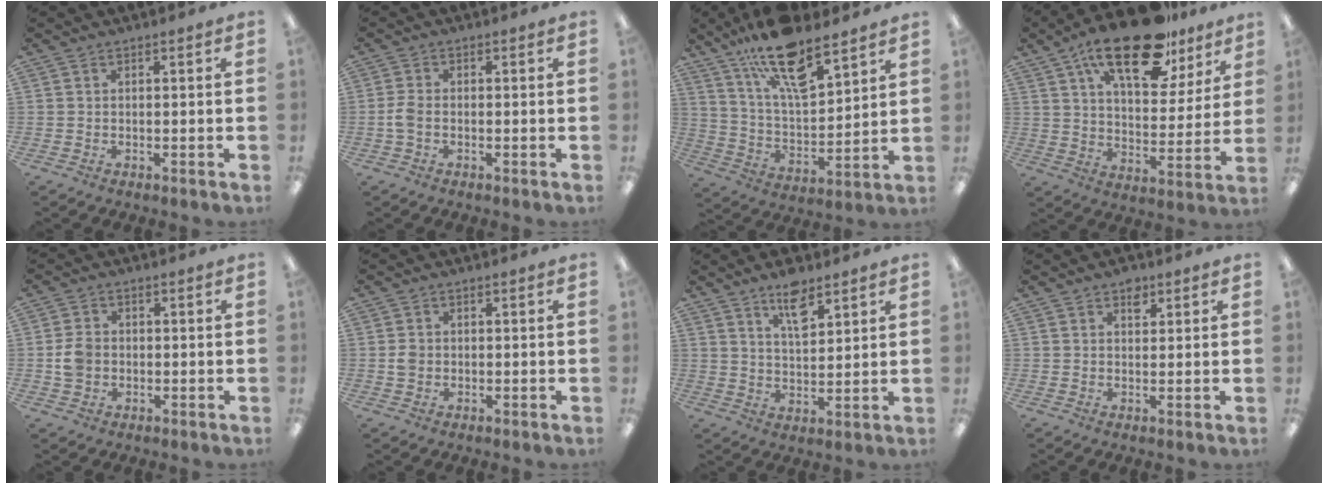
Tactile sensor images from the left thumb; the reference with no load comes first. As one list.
[{"total": 3.0, "force": [-0.6, 1.9, 2.3], "torque": [-0.054, 0.002, -0.015]}, {"total": 18.7, "force": [13.2, 7.0, 11.2], "torque": [-0.190, -0.073, 0.227]}, {"total": 21.9, "force": [14.6, 9.2, 13.5], "torque": [-0.217, -0.071, 0.245]}, {"total": 4.8, "force": [-0.4, 4.1, 2.5], "torque": [-0.037, 0.007, -0.006]}, {"total": 2.4, "force": [0.0, 2.1, 1.0], "torque": [-0.012, 0.002, -0.004]}, {"total": 8.6, "force": [5.9, 3.7, 5.1], "torque": [-0.075, -0.027, 0.100]}, {"total": 3.3, "force": [2.0, 2.0, 1.7], "torque": [-0.004, -0.008, 0.028]}]